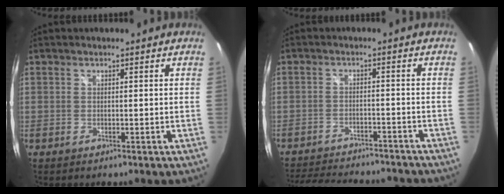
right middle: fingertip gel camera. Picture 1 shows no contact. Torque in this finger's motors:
{"motor_torque": [1.07, -1.07, 0.15, 0.08]}